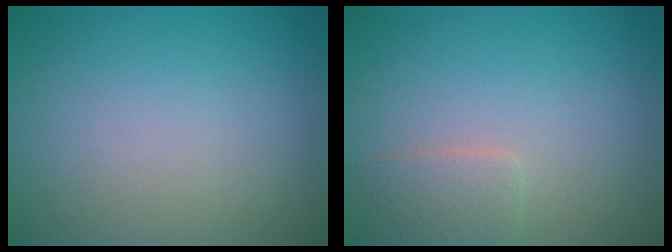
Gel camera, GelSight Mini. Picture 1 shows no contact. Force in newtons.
{"total": 2.0, "press": 2.0, "slide": 0.0}